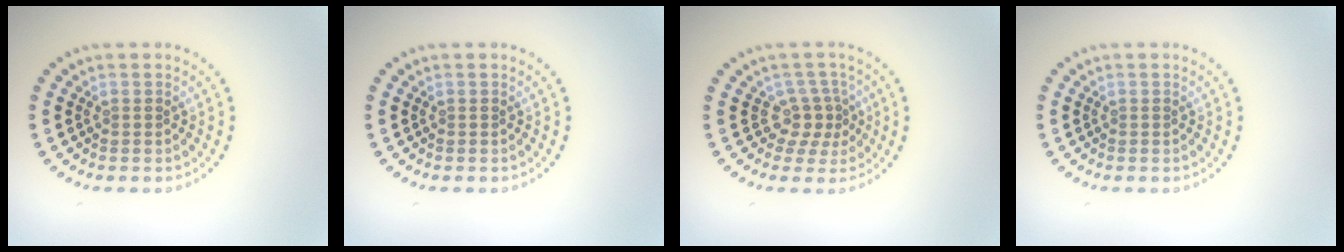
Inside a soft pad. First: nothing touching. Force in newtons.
{"total": 0.0}
{"total": 2.5, "press": 1.7, "slide": 1.8}
{"total": 0.0}